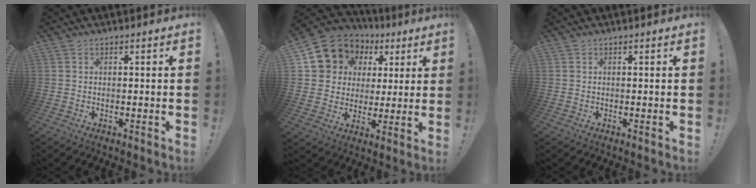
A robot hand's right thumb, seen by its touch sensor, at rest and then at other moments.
{"total": 10.9, "force": [5.1, 9.2, 2.6], "torque": [-0.040, -0.036, 0.109]}
{"total": 0.0}